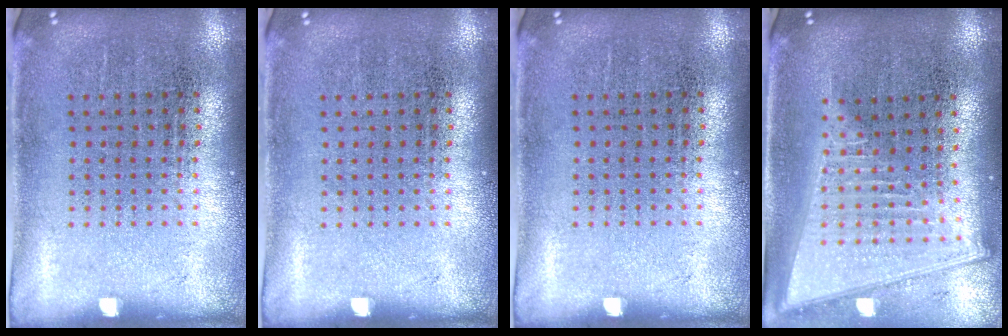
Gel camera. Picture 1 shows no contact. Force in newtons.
{"total": 0.0}
{"total": 0.0}
{"total": 2.2, "press": 1.8, "slide": 1.3}